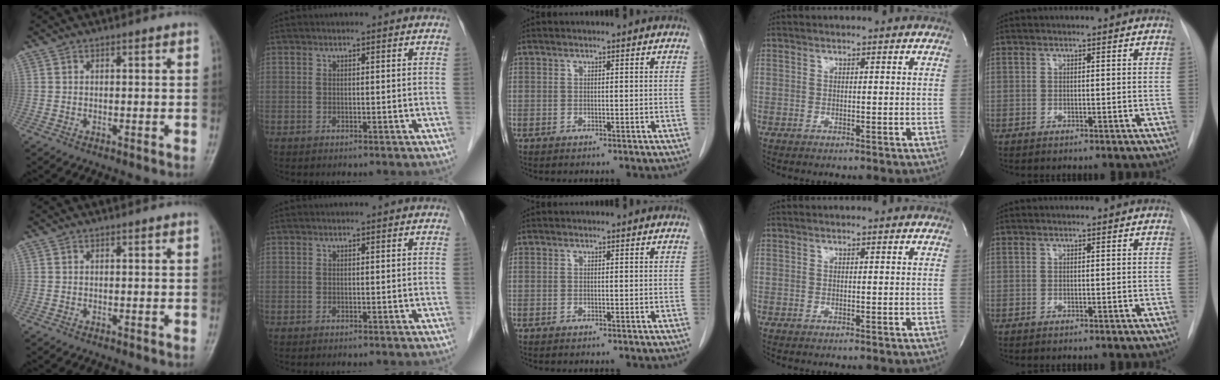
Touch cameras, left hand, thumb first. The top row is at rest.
{}